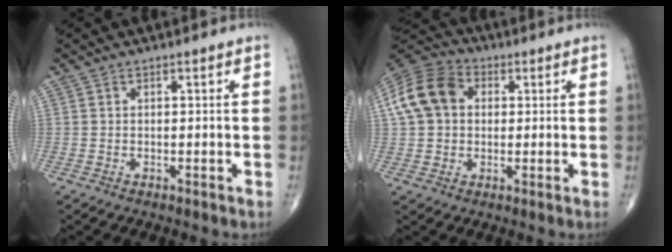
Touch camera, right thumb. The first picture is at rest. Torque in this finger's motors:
{"motor_torque": [-0.73, 1.02, 0.15, -0.10, 0.26]}